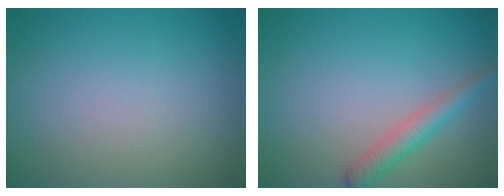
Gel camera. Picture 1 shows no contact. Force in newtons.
{"total": 2.5, "press": 2.5, "slide": 0.1}